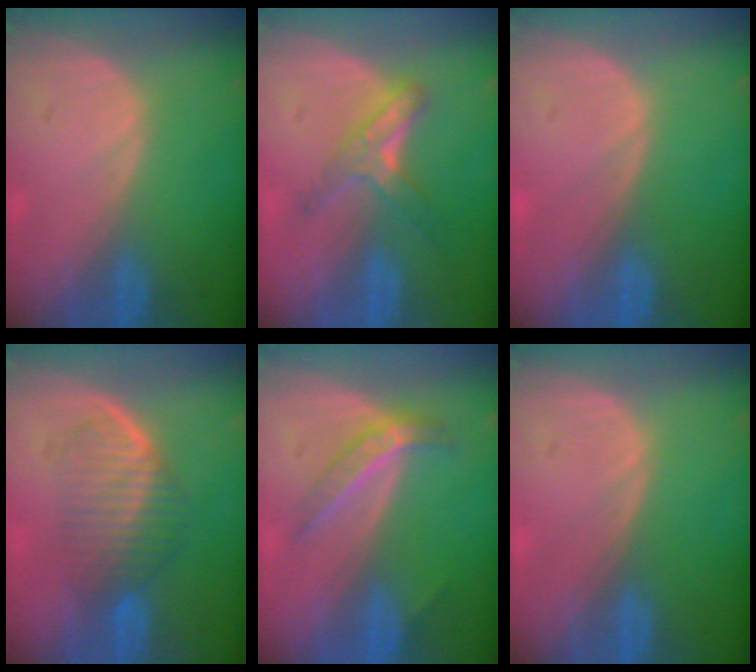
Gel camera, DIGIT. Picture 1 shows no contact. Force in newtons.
{"total": 5.4, "press": 5.0, "slide": 2.1}
{"total": 0.0}
{"total": 6.0, "press": 5.9, "slide": 1.1}
{"total": 4.2, "press": 4.0, "slide": 1.1}
{"total": 0.0}